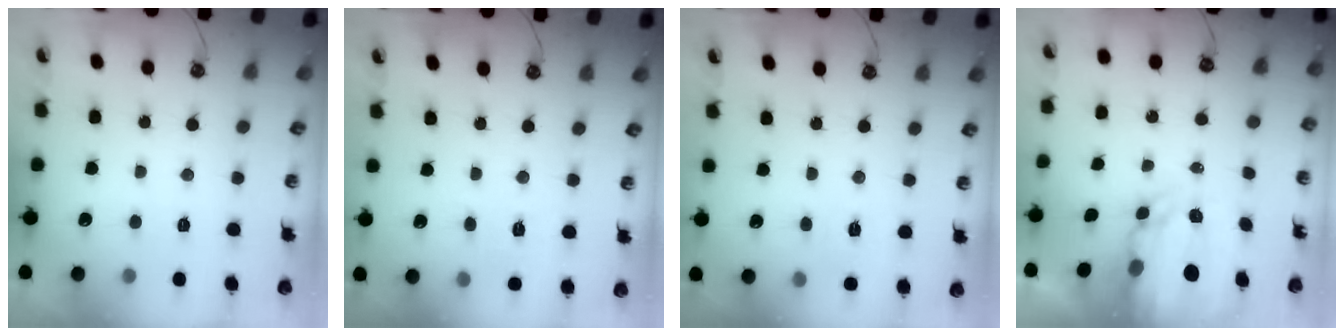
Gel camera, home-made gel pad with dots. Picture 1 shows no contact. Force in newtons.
{"total": 5.0, "press": 4.9, "slide": 0.6}
{"total": 4.6, "press": 4.6, "slide": 0.3}
{"total": 5.1, "press": 5.1, "slide": 0.2}